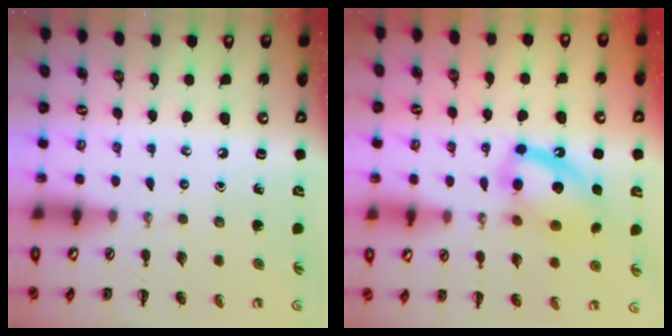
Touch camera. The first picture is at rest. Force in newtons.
{"total": 14.1, "press": 13.8, "slide": 2.9}